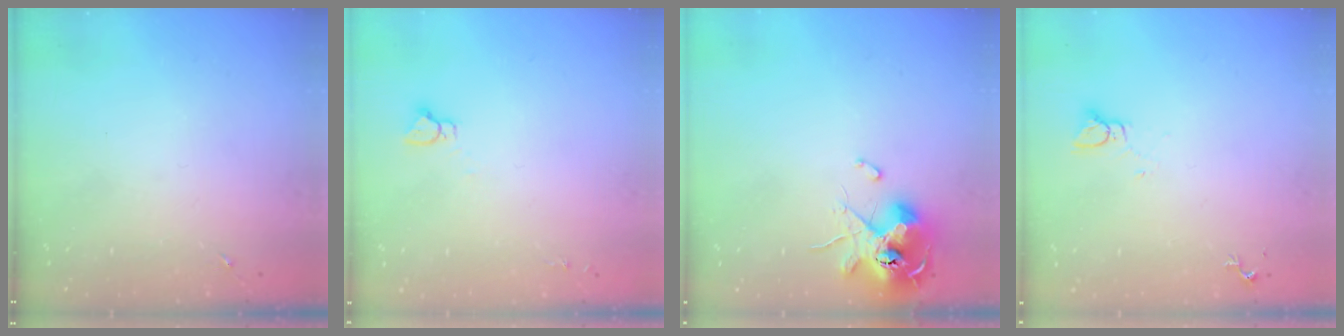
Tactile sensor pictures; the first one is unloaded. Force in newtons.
{"total": 2.9, "press": 2.9, "slide": 0.2}
{"total": 13.7, "press": 13.6, "slide": 1.8}
{"total": 2.8, "press": 2.8, "slide": 0.1}